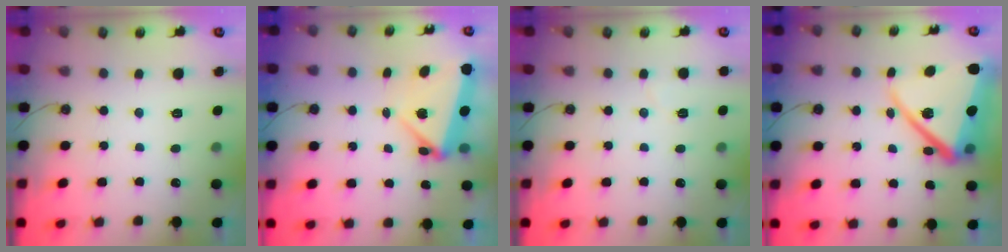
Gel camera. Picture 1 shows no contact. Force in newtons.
{"total": 5.9, "press": 5.8, "slide": 1.1}
{"total": 4.6, "press": 4.3, "slide": 1.8}
{"total": 18.5, "press": 18.4, "slide": 1.7}